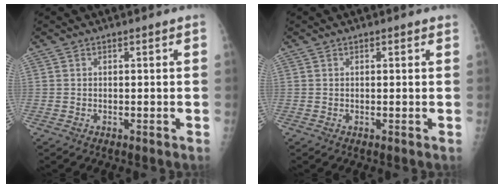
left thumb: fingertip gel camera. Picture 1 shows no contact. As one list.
[{"total": 0.6, "force": [0.4, 0.3, 0.4], "torque": [-0.005, -0.002, 0.003]}]